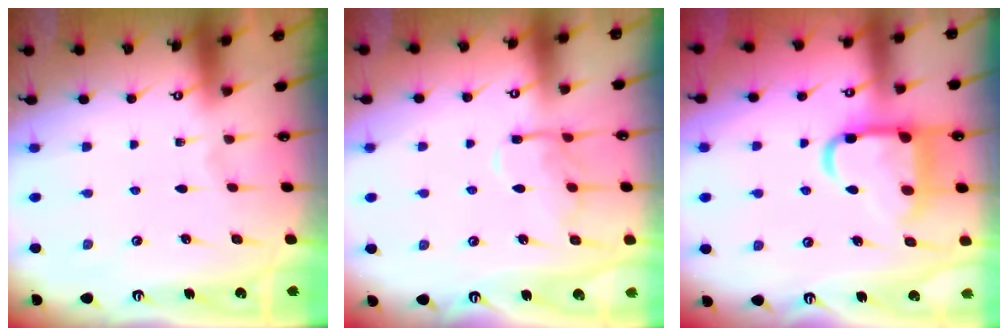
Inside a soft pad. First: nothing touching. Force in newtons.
{"total": 12.4, "press": 12.4, "slide": 0.8}
{"total": 15.0, "press": 14.9, "slide": 1.4}